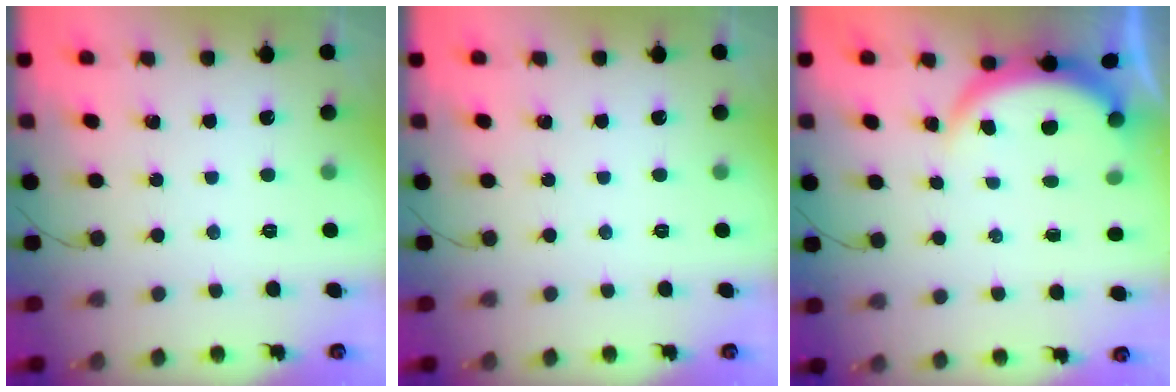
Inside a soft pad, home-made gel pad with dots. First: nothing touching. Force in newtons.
{"total": 0.0}
{"total": 3.9, "press": 3.9, "slide": 0.2}